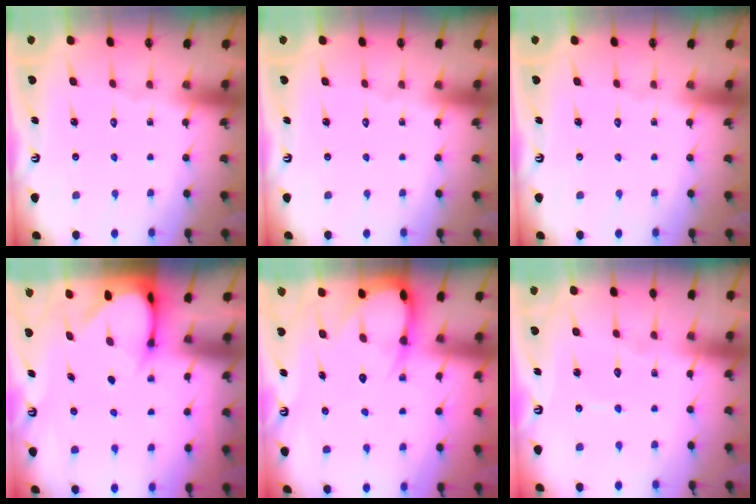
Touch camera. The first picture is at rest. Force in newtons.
{"total": 0.0}
{"total": 0.0}
{"total": 3.3, "press": 3.3, "slide": 0.2}
{"total": 7.1, "press": 7.1, "slide": 0.8}
{"total": 3.7, "press": 3.7, "slide": 0.3}